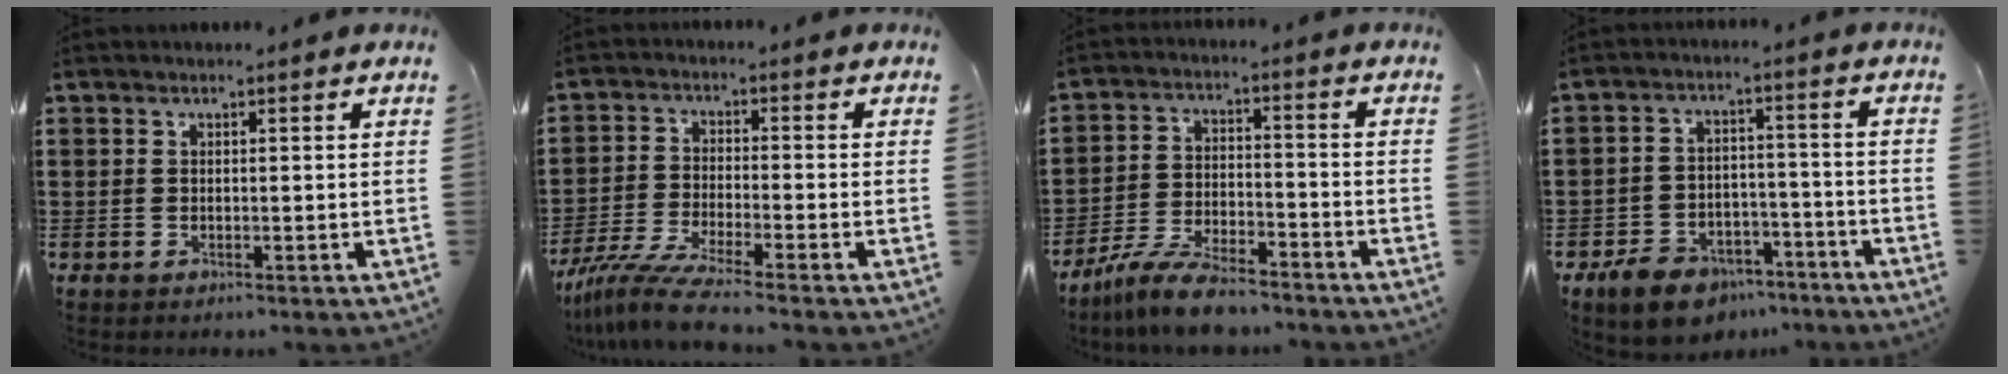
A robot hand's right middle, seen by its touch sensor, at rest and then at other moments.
{"total": 6.5, "force": [-5.5, -0.1, 3.4], "torque": [-0.088, -0.021, -0.112]}
{"total": 7.7, "force": [-6.9, 1.3, 3.1], "torque": [-0.069, 0.007, -0.135]}
{"total": 6.9, "force": [-5.9, 3.1, 1.9], "torque": [-0.042, 0.025, -0.115]}